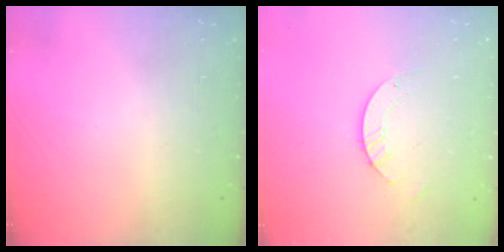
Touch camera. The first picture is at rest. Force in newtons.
{"total": 3.2, "press": 3.2, "slide": 0.3}